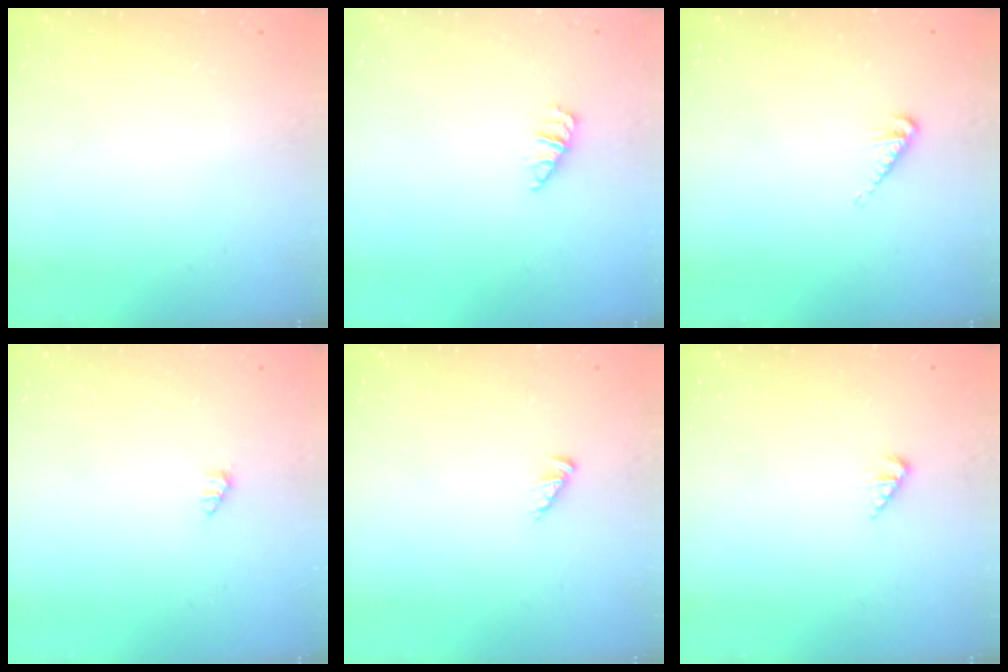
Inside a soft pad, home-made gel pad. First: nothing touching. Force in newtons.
{"total": 0.8, "press": 0.8, "slide": 0.2}
{"total": 3.4, "press": 3.4, "slide": 0.6}
{"total": 1.0, "press": 1.0, "slide": 0.2}
{"total": 2.7, "press": 2.7, "slide": 0.4}
{"total": 1.5, "press": 1.5, "slide": 0.3}